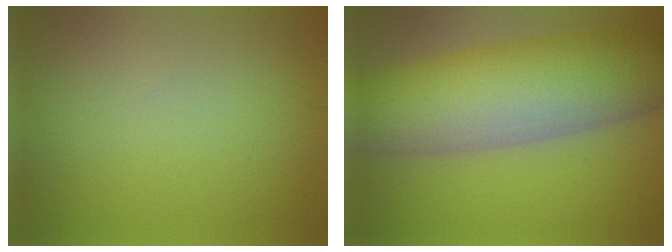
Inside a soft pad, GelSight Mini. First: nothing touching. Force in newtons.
{"total": 11.7, "press": 11.7, "slide": 0.3}